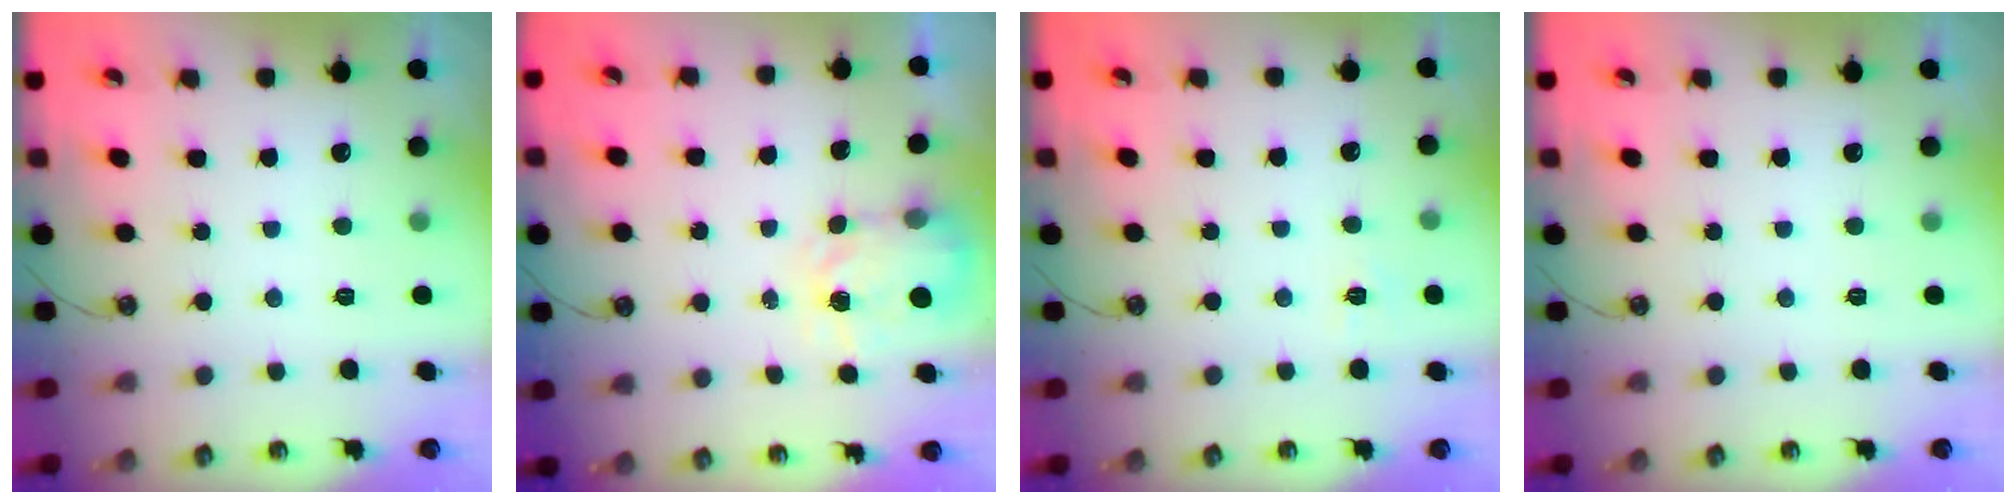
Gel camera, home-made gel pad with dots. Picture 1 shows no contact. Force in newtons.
{"total": 3.6, "press": 3.6, "slide": 0.5}
{"total": 4.8, "press": 4.7, "slide": 0.5}
{"total": 0.0}